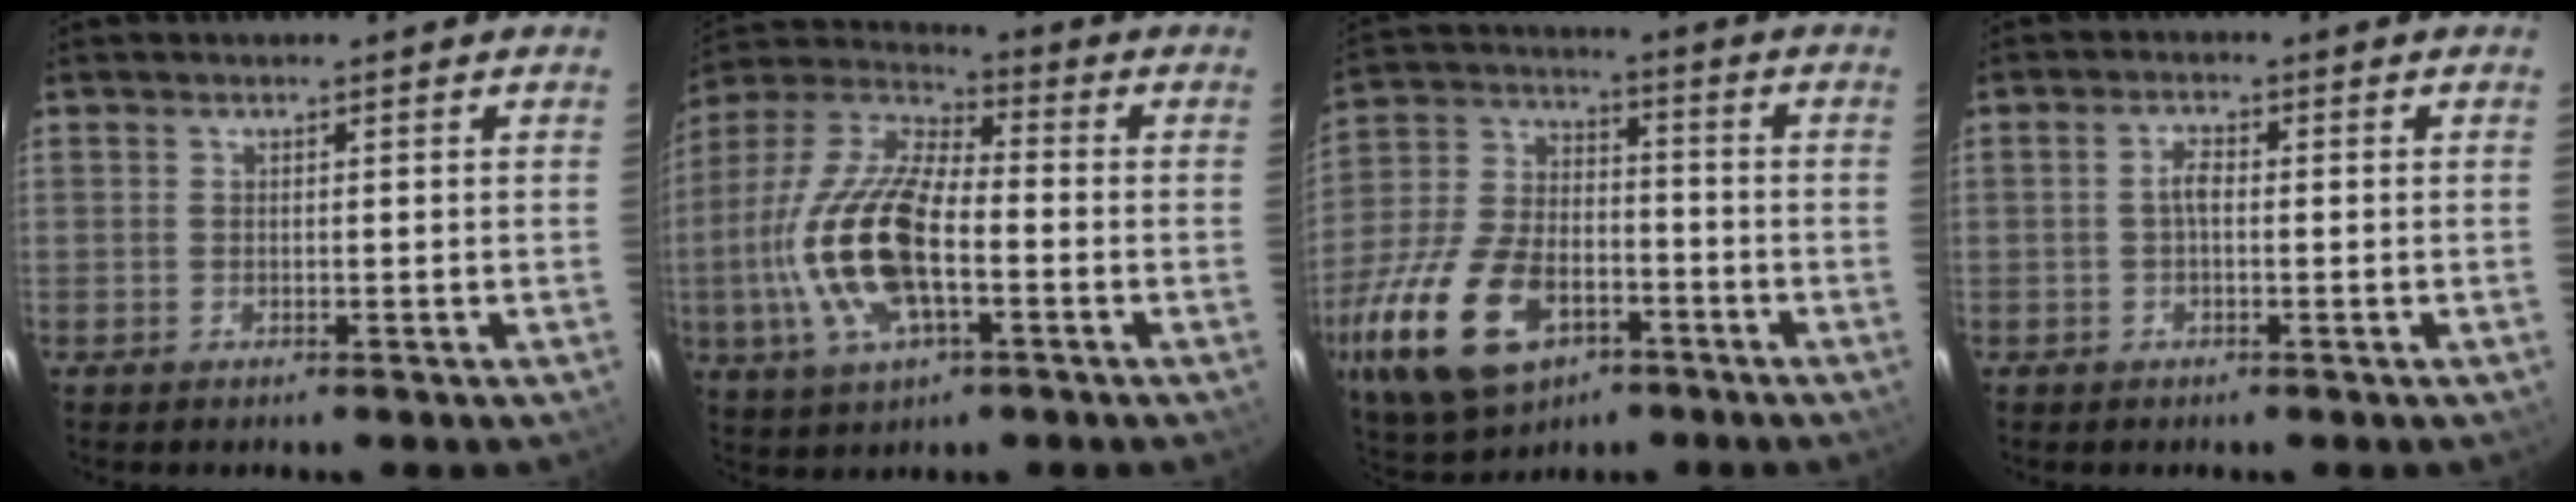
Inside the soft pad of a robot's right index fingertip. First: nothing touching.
{"total": 18.2, "force": [-3.9, 7.7, 16.0], "torque": [-0.343, 0.001, -0.077]}
{"total": 23.4, "force": [-10.6, 13.6, 15.8], "torque": [-0.363, -0.020, -0.174]}
{"total": 2.1, "force": [-0.3, 0.9, 1.9], "torque": [-0.040, 0.009, -0.005]}